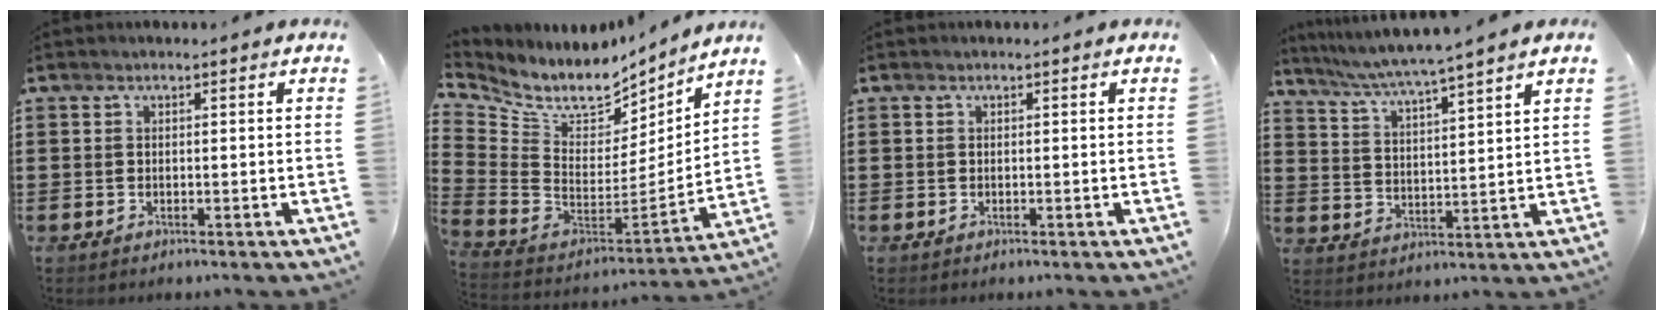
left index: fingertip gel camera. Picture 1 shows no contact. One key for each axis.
{"total": 8.5, "fx": 6.6, "fy": 3.9, "fz": 3.7, "tx": -0.093, "ty": -0.060, "tz": 0.114}
{"total": 0.0}
{"total": 4.6, "fx": 4.2, "fy": -0.9, "fz": 1.6, "tx": -0.050, "ty": -0.030, "tz": 0.068}